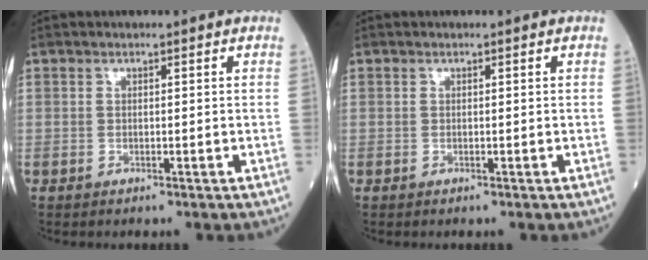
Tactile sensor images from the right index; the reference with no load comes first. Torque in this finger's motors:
{"motor_torque": [0.00, 0.00, 0.00, 0.00]}